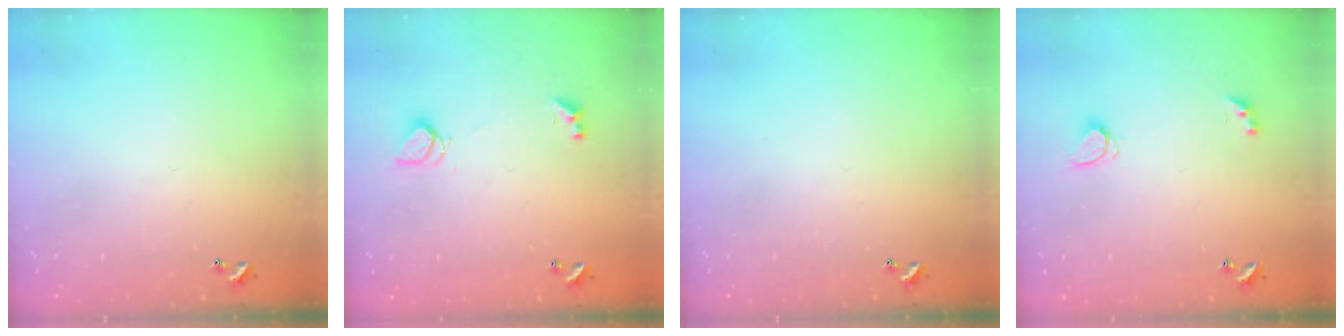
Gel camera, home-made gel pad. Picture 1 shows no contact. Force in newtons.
{"total": 2.5, "press": 2.5, "slide": 0.6}
{"total": 0.0}
{"total": 2.1, "press": 2.0, "slide": 0.4}